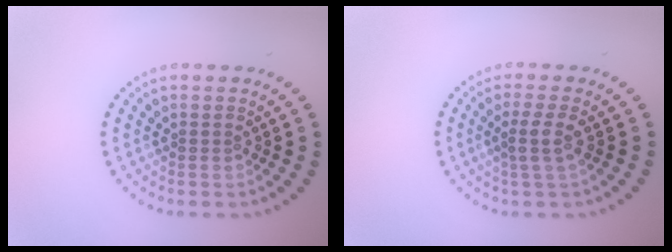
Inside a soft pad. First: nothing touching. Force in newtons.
{"total": 2.1, "press": 1.6, "slide": 1.3}